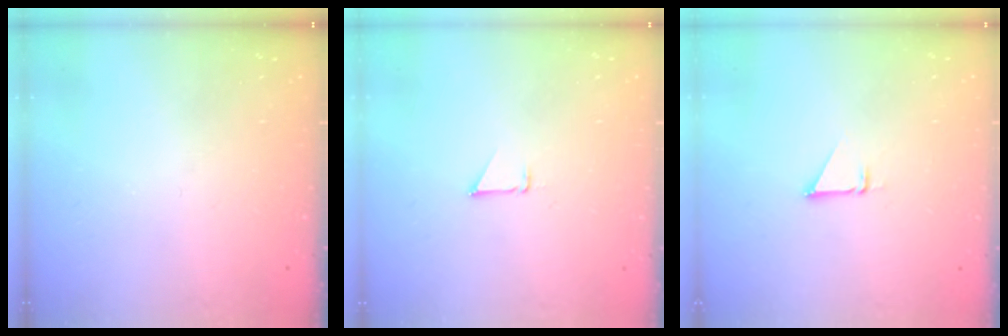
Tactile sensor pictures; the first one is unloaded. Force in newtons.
{"total": 0.9, "press": 0.9, "slide": 0.1}
{"total": 1.5, "press": 1.5, "slide": 0.1}